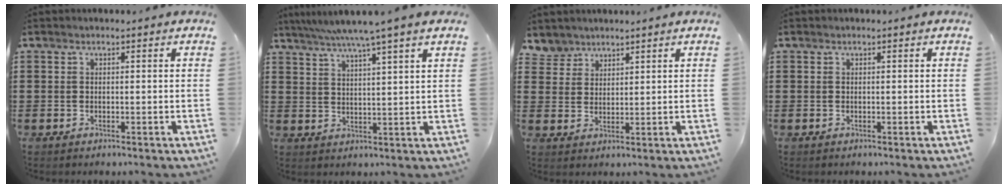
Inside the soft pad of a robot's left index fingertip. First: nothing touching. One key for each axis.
{"total": 5.6, "fx": 4.4, "fy": -1.2, "fz": 3.3, "tx": -0.075, "ty": -0.017, "tz": 0.075}
{"total": 3.4, "fx": 2.8, "fy": 1.9, "fz": -0.1, "tx": -0.014, "ty": 0.001, "tz": 0.055}
{"total": 0.0}